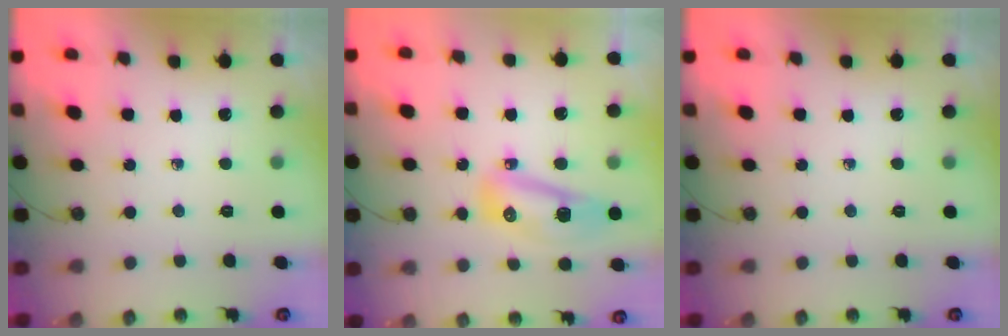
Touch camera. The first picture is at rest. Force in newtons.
{"total": 9.9, "press": 9.8, "slide": 1.5}
{"total": 0.0}